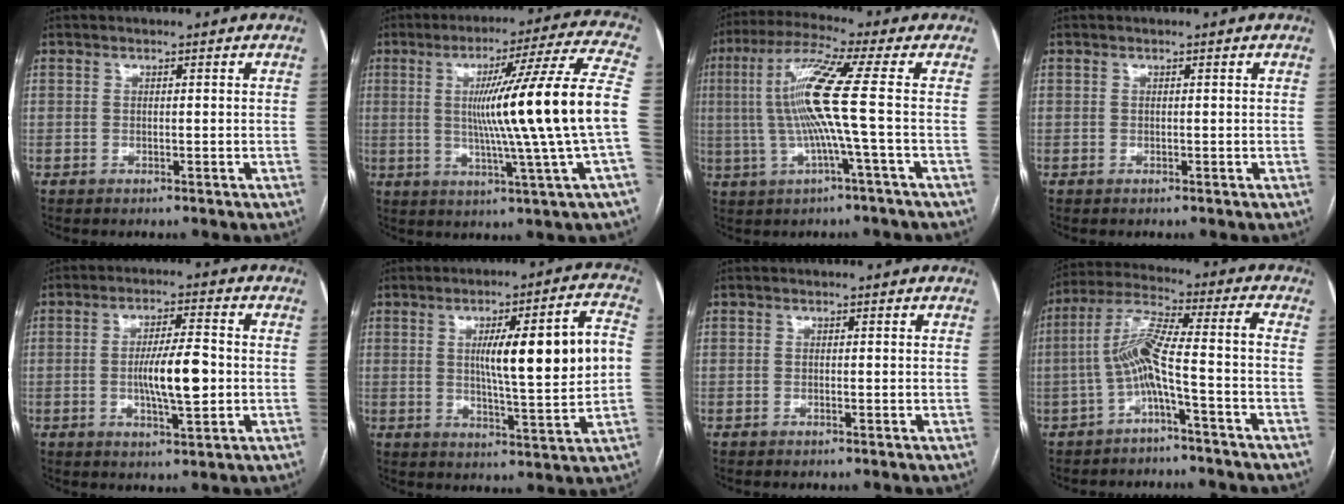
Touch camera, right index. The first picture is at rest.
{"total": 18.9, "force": [-0.2, -2.5, 18.7], "torque": [-0.276, 0.002, -0.015]}
{"total": 10.8, "force": [-0.1, -1.5, 10.7], "torque": [-0.219, 0.011, -0.004]}
{"total": 0.0}
{"total": 8.3, "force": [-0.9, 1.5, 8.1], "torque": [-0.144, -0.001, -0.016]}
{"total": 14.8, "force": [1.3, 1.1, 14.7], "torque": [-0.218, 0.015, 0.022]}
{"total": 0.0}
{"total": 8.6, "force": [-3.1, -0.2, 8.0], "torque": [-0.161, 0.032, -0.059]}